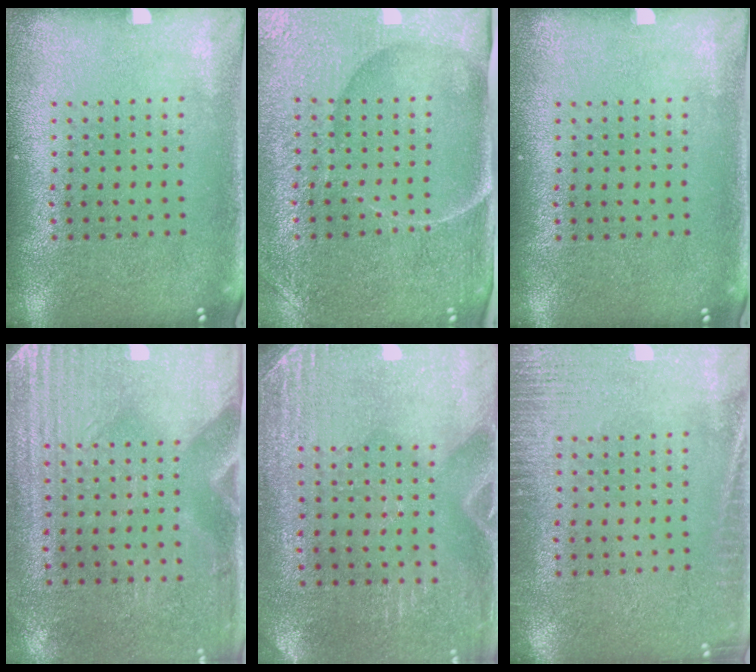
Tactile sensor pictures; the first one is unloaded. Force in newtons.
{"total": 4.6, "press": 4.1, "slide": 2.2}
{"total": 0.0}
{"total": 3.0, "press": 2.6, "slide": 1.5}
{"total": 2.9, "press": 2.6, "slide": 1.2}
{"total": 2.9, "press": 2.9, "slide": 0.4}